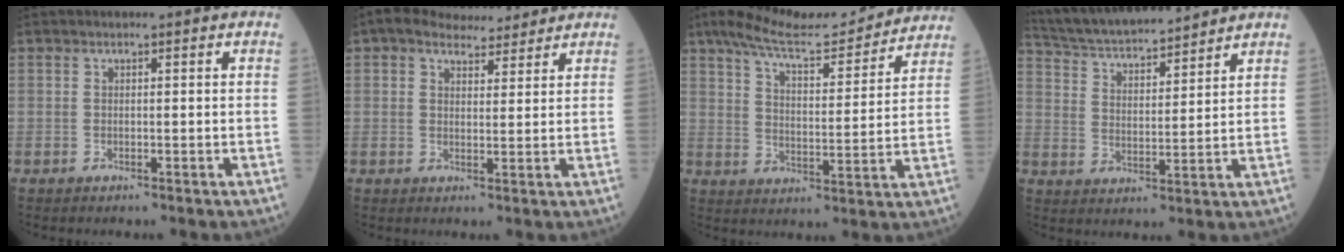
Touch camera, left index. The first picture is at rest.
{"total": 7.0, "force": [6.0, 2.5, 2.5], "torque": [-0.039, 0.022, 0.090]}
{"total": 15.9, "force": [14.7, 2.1, 5.9], "torque": [-0.098, 0.008, 0.211]}
{"total": 15.6, "force": [14.5, 1.8, 5.7], "torque": [-0.107, 0.022, 0.247]}